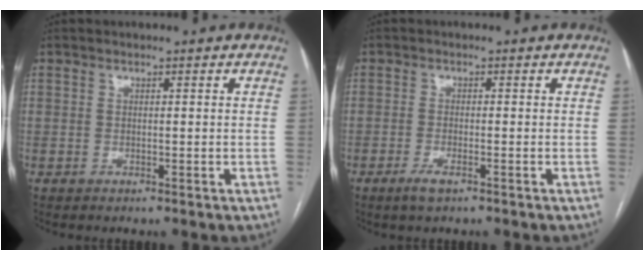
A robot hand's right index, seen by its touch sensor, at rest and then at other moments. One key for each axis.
{"total": 2.5, "fx": -1.6, "fy": 0.5, "fz": 1.9, "tx": -0.041, "ty": -0.003, "tz": -0.030}